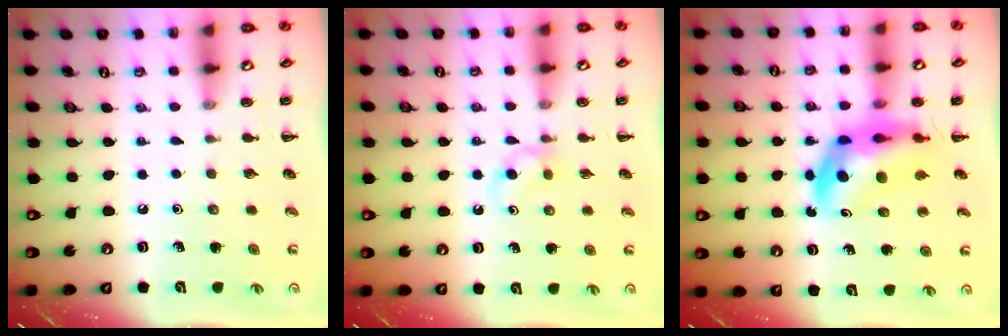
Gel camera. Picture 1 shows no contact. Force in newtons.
{"total": 3.1, "press": 2.8, "slide": 1.3}
{"total": 12.4, "press": 11.7, "slide": 4.0}